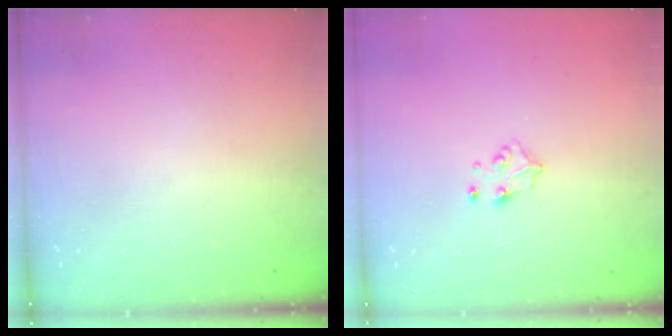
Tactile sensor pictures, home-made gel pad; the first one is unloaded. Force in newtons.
{"total": 5.4, "press": 5.4, "slide": 0.4}